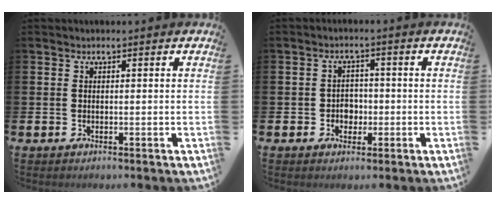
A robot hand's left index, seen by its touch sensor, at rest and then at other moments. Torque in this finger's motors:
{"motor_torque": [0.21, 0.31, 0.05, 0.01]}